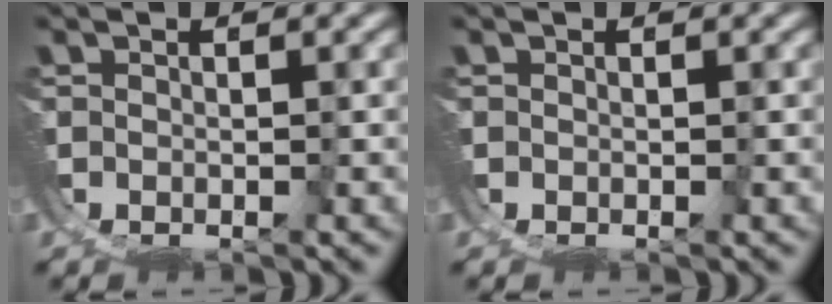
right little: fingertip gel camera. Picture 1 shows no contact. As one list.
[{"total": 0.0}]